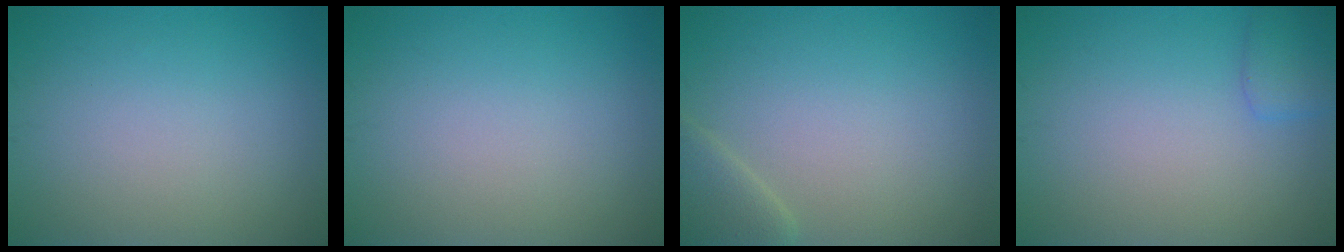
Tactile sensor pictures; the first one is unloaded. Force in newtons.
{"total": 0.0}
{"total": 2.5, "press": 2.5, "slide": 0.2}
{"total": 1.7, "press": 1.7, "slide": 0.1}